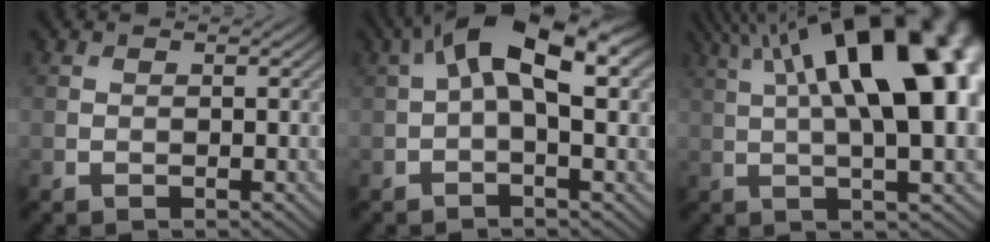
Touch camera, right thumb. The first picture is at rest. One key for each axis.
{"total": 10.7, "fx": 3.1, "fy": 4.3, "fz": 9.3, "tx": -0.176, "ty": 0.015, "tz": 0.046}
{"total": 20.2, "fx": 5.6, "fy": 7.3, "fz": 18.0, "tx": -0.259, "ty": 0.063, "tz": 0.078}